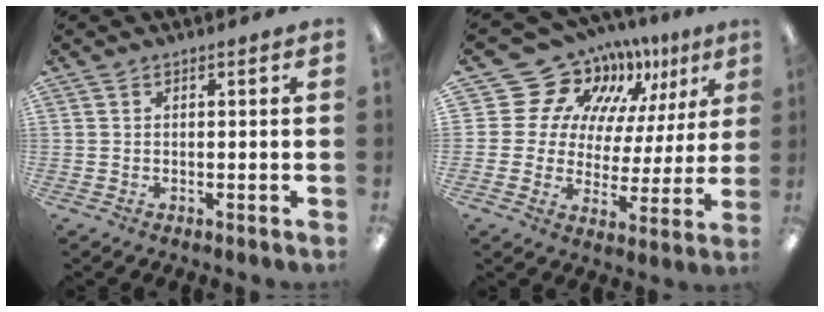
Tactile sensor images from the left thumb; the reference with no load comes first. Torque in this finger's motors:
{"motor_torque": [1.06, 1.22, -0.23, 0.06, -0.06]}